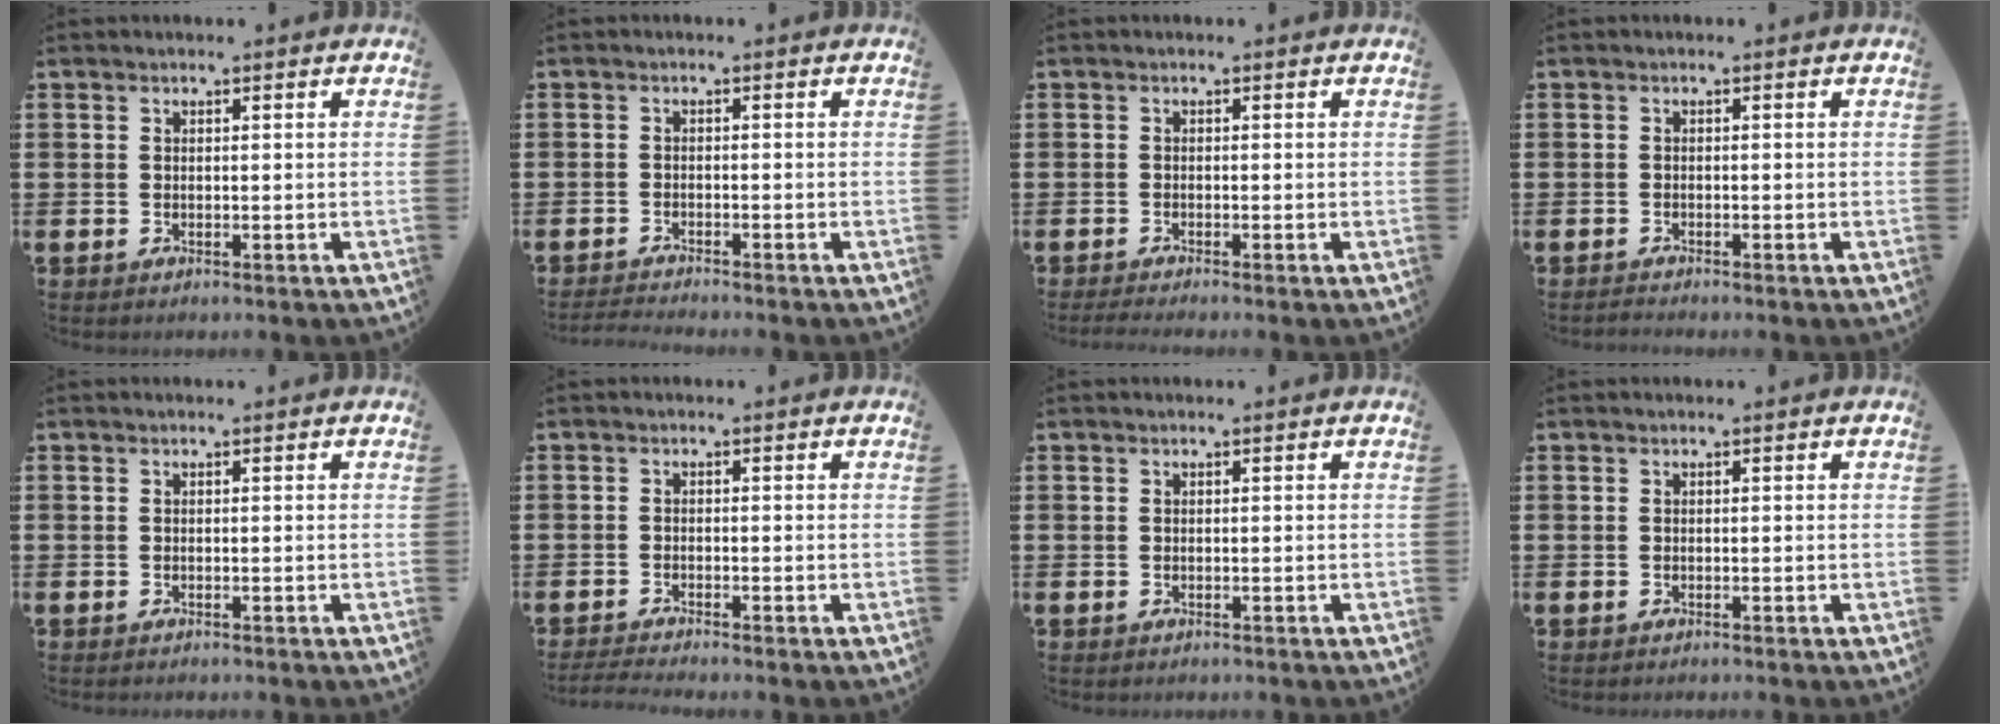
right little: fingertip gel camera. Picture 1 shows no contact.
{"total": 1.3, "force": [-1.2, -0.2, 0.2], "torque": [-0.003, 0.002, -0.025]}
{"total": 0.8, "force": [-0.6, 0.0, 0.5], "torque": [-0.008, -0.001, -0.012]}
{"total": 0.6, "force": [-0.5, 0.0, 0.1], "torque": [-0.002, -0.001, -0.012]}
{"total": 0.0}
{"total": 1.3, "force": [-1.3, -0.1, 0.3], "torque": [-0.005, 0.001, -0.025]}
{"total": 0.0}
{"total": 0.0}